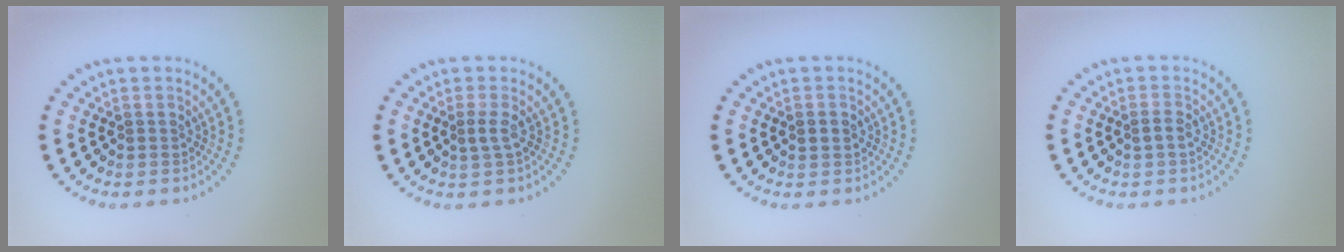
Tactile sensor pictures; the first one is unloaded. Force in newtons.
{"total": 1.1, "press": 0.7, "slide": 0.7}
{"total": 1.2, "press": 1.1, "slide": 0.3}
{"total": 1.0, "press": 1.0, "slide": 0.2}